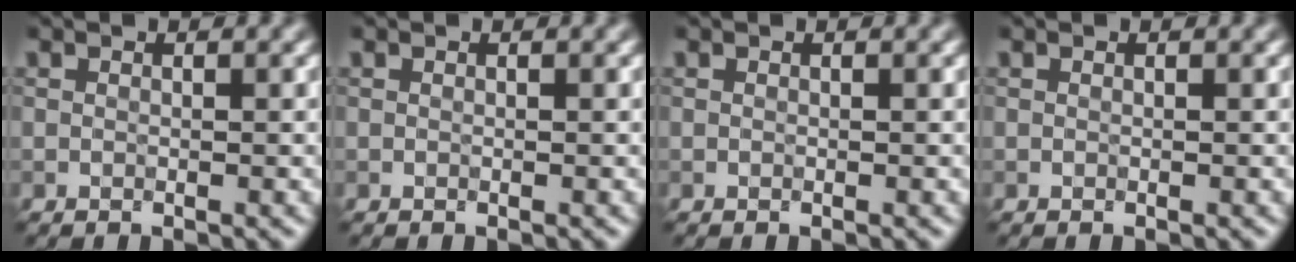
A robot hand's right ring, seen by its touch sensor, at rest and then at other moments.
{"total": 0.0}
{"total": 0.0}
{"total": 0.0}